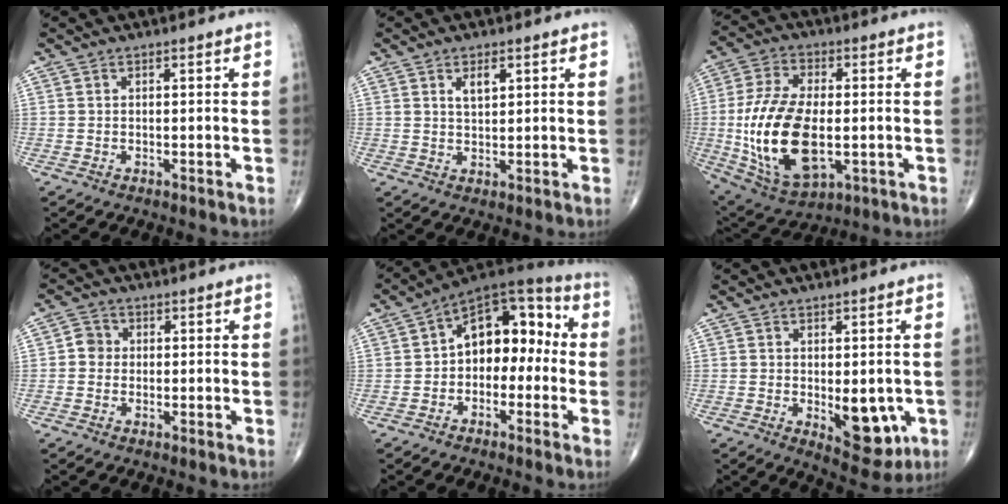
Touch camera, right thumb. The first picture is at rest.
{"total": 3.4, "force": [1.5, 1.6, 2.6], "torque": [-0.037, -0.010, 0.028]}
{"total": 20.5, "force": [-2.2, 10.8, 17.3], "torque": [-0.343, -0.005, -0.023]}
{"total": 2.9, "force": [-0.1, 2.7, 1.0], "torque": [0.000, 0.007, -0.008]}
{"total": 13.6, "force": [-0.5, 8.9, 10.2], "torque": [-0.104, 0.048, -0.028]}
{"total": 9.1, "force": [-1.8, 4.7, 7.6], "torque": [-0.069, -0.013, -0.011]}